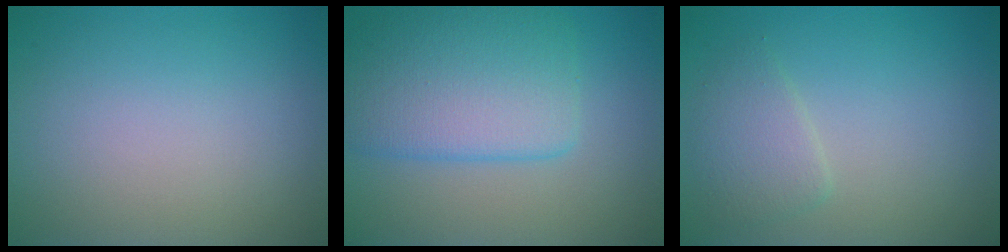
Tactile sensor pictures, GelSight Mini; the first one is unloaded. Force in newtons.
{"total": 6.5, "press": 6.5, "slide": 0.1}
{"total": 2.3, "press": 2.3, "slide": 0.1}